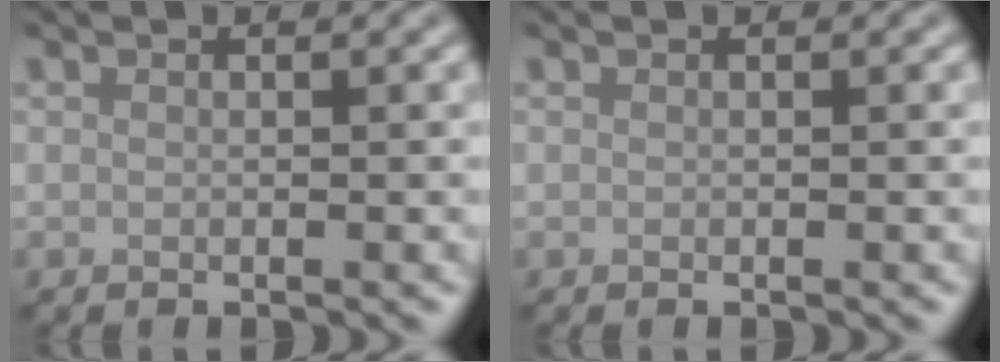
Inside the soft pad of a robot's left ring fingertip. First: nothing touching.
{"total": 0.0}